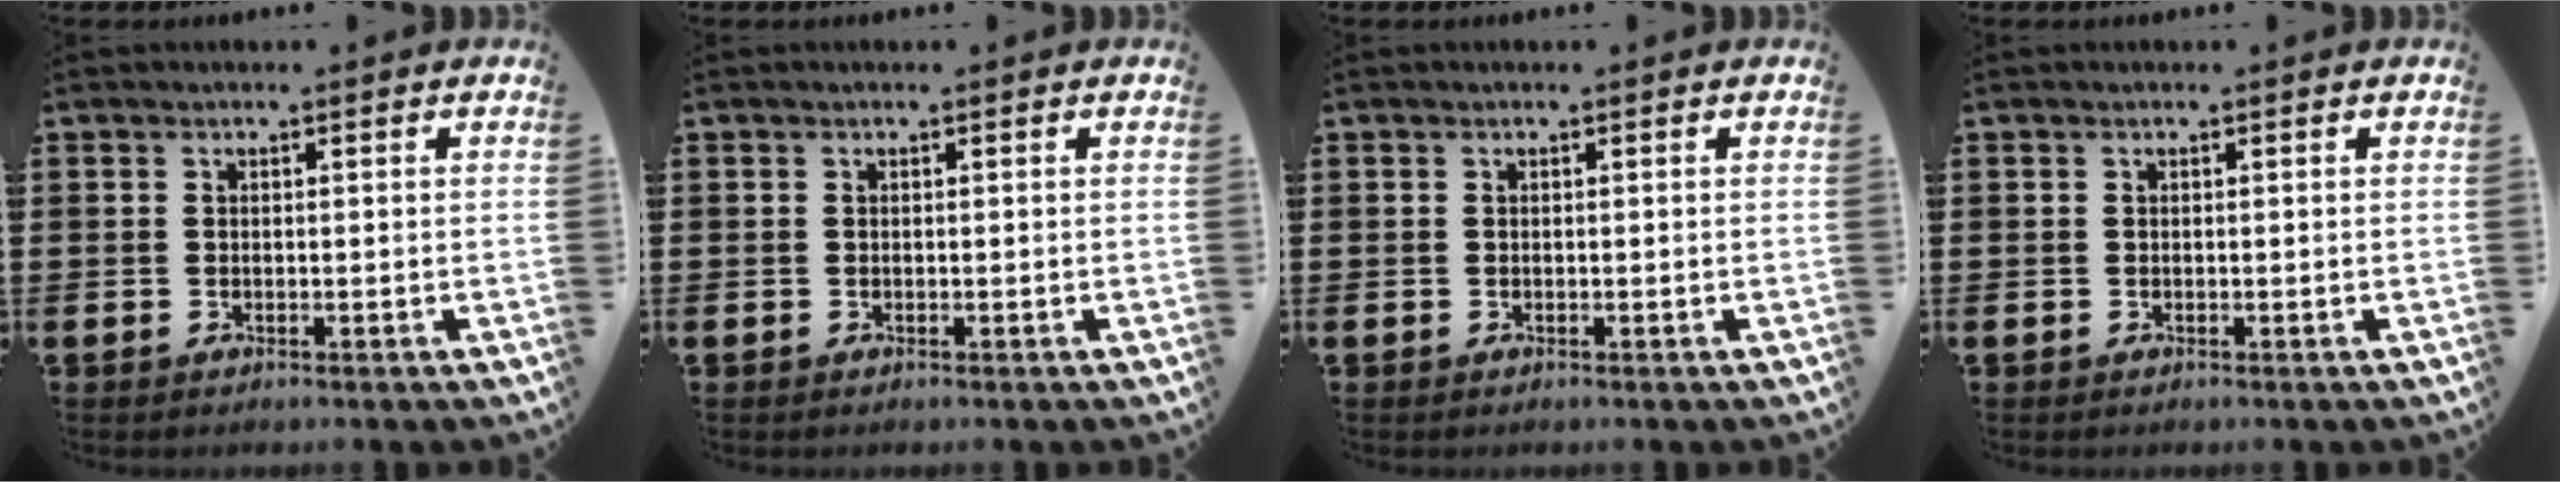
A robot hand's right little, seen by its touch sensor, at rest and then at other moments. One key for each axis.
{"total": 0.0}
{"total": 0.0}
{"total": 0.0}